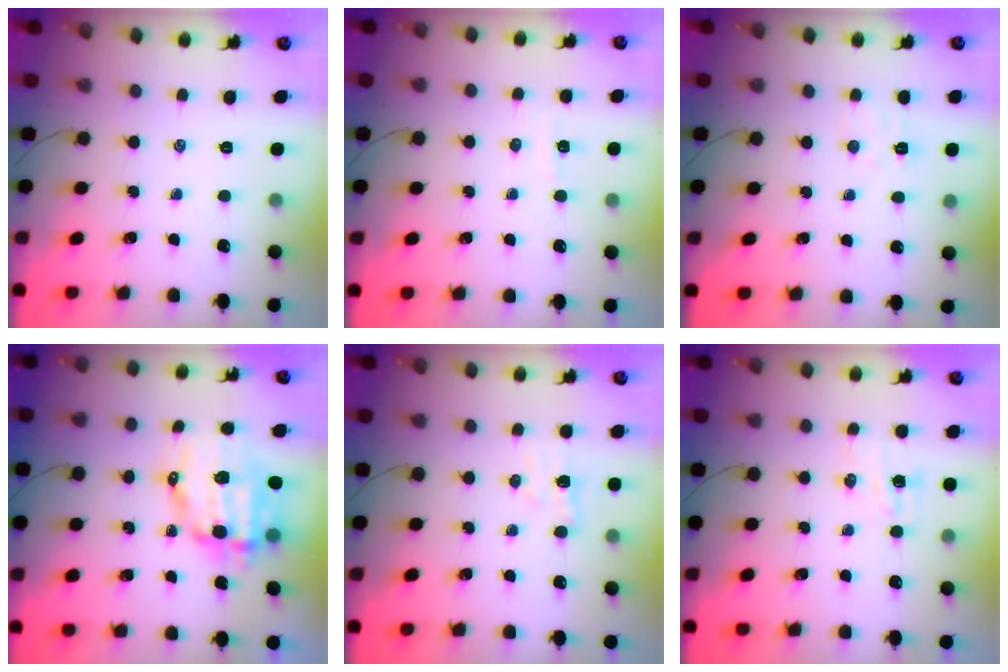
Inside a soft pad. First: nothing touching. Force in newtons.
{"total": 2.4, "press": 2.3, "slide": 0.6}
{"total": 5.2, "press": 5.0, "slide": 1.2}
{"total": 11.7, "press": 11.4, "slide": 2.4}
{"total": 4.7, "press": 4.6, "slide": 1.0}
{"total": 4.1, "press": 4.0, "slide": 0.9}